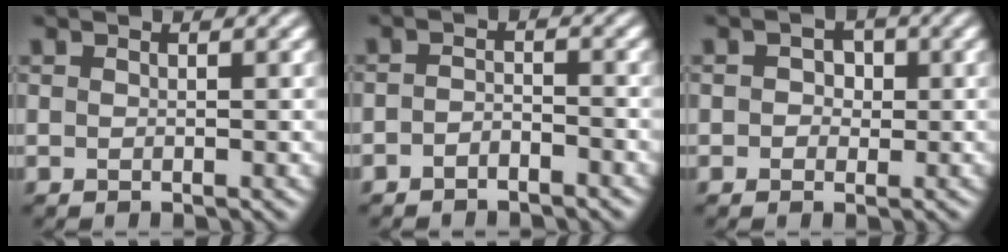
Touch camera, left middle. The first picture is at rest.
{"total": 1.6, "force": [-1.3, 0.7, 0.5], "torque": [-0.011, 0.006, -0.029]}
{"total": 1.9, "force": [0.2, 1.7, 0.6], "torque": [0.008, 0.008, -0.008]}